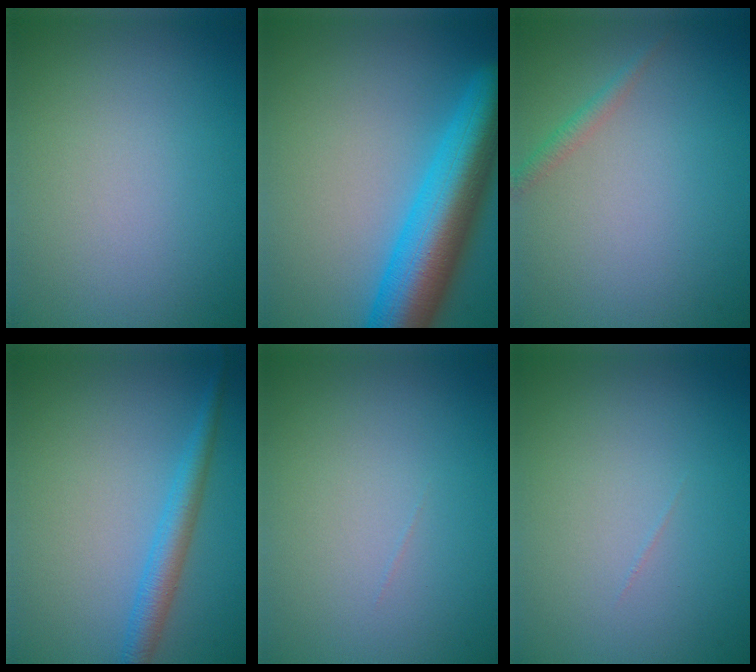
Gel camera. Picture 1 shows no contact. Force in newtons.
{"total": 9.9, "press": 9.9, "slide": 0.4}
{"total": 1.2, "press": 1.2, "slide": 0.1}
{"total": 2.8, "press": 2.8, "slide": 0.2}
{"total": 0.0}
{"total": 0.0}